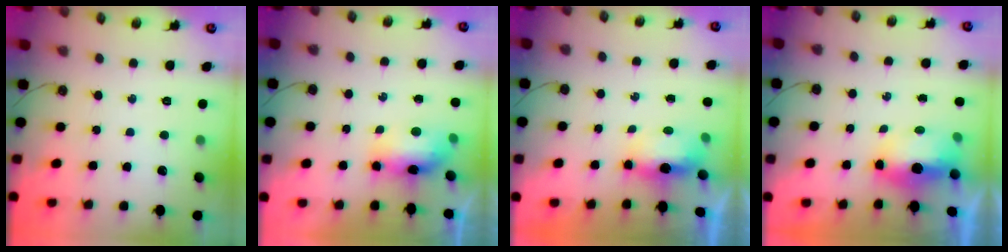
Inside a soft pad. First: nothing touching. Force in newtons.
{"total": 7.4, "press": 7.4, "slide": 0.7}
{"total": 6.6, "press": 6.1, "slide": 2.7}
{"total": 6.8, "press": 6.8, "slide": 0.8}